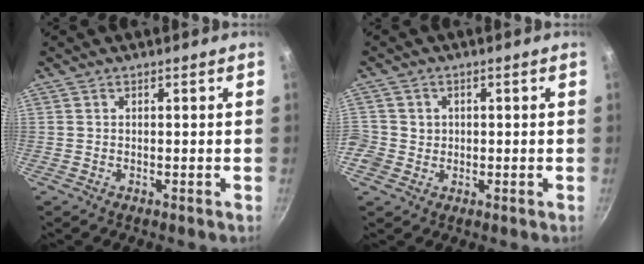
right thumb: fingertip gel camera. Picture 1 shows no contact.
{"total": 5.9, "force": [-0.1, 5.7, 1.5], "torque": [-0.022, 0.016, -0.002]}